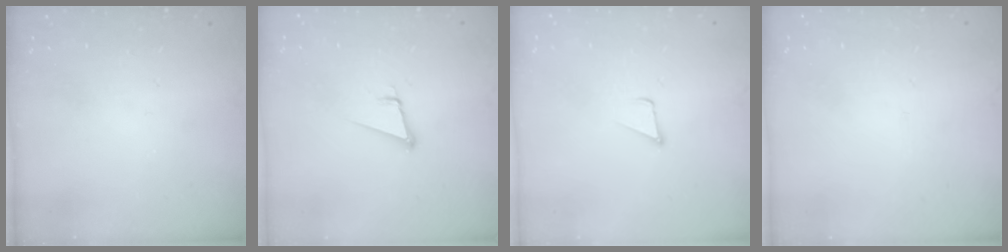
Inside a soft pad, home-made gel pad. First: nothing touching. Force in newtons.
{"total": 4.8, "press": 3.6, "slide": 3.1}
{"total": 1.5, "press": 1.5, "slide": 0.1}
{"total": 1.5, "press": 1.5, "slide": 0.1}